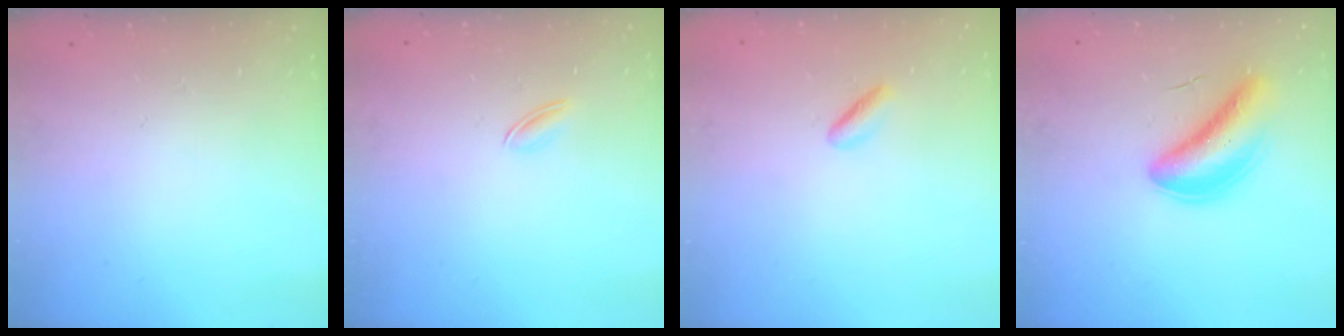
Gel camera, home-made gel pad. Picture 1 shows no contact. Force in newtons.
{"total": 2.5, "press": 2.4, "slide": 0.8}
{"total": 1.7, "press": 1.3, "slide": 1.1}
{"total": 5.9, "press": 5.7, "slide": 1.5}